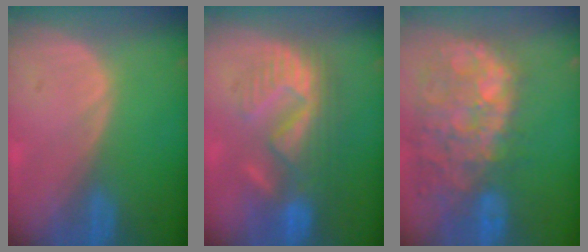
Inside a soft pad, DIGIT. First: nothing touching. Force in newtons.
{"total": 9.0, "press": 8.9, "slide": 1.6}
{"total": 14.1, "press": 11.6, "slide": 8.0}